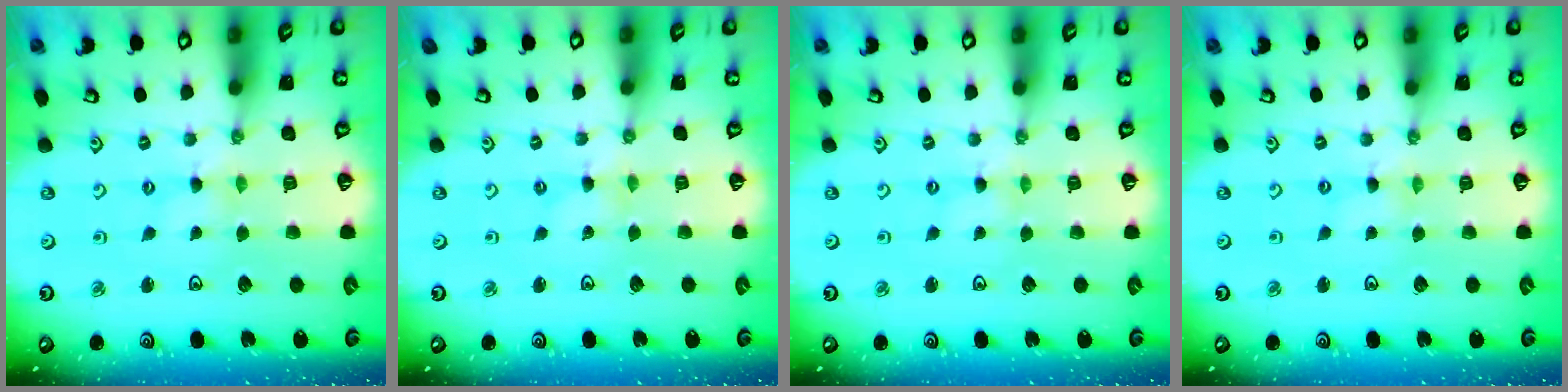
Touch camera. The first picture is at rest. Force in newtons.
{"total": 0.0}
{"total": 0.0}
{"total": 0.5, "press": 0.5, "slide": 0.1}